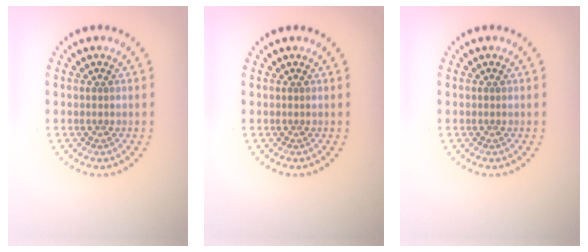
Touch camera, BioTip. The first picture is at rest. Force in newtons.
{"total": 0.0}
{"total": 0.0}